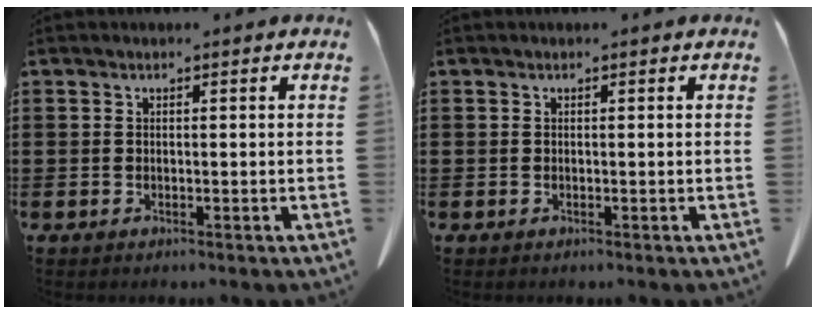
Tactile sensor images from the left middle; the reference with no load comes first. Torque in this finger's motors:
{"motor_torque": [0.11, -0.24, 0.02, 0.02]}